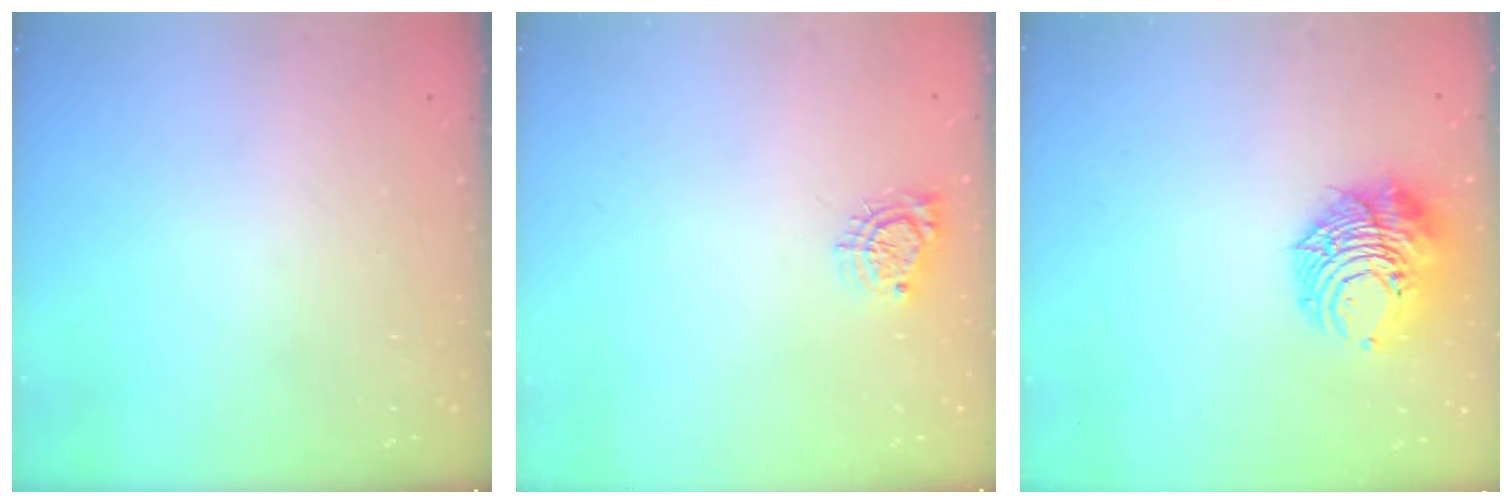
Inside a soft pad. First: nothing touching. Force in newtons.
{"total": 6.7, "press": 6.7, "slide": 0.1}
{"total": 10.1, "press": 10.0, "slide": 1.3}